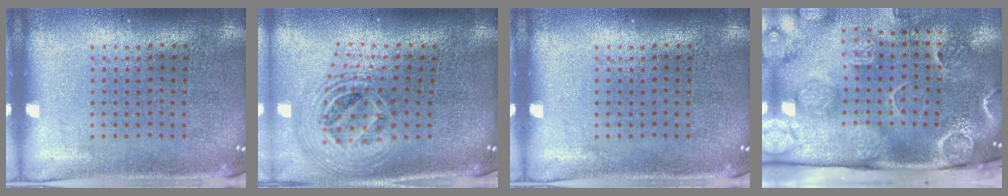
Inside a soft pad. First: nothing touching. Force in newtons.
{"total": 2.5, "press": 1.8, "slide": 1.7}
{"total": 0.0}
{"total": 4.6, "press": 3.5, "slide": 3.0}